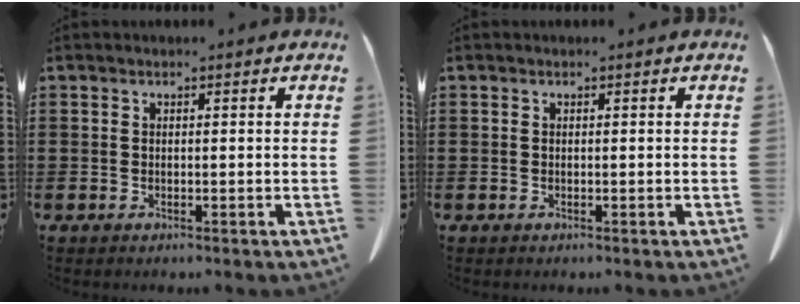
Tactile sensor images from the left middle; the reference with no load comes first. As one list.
[{"total": 0.0}]